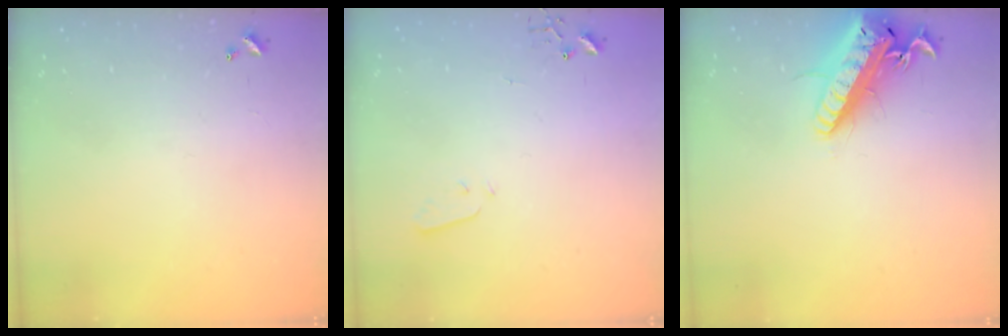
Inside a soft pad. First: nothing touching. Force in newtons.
{"total": 2.9, "press": 2.8, "slide": 0.7}
{"total": 19.8, "press": 19.4, "slide": 4.2}